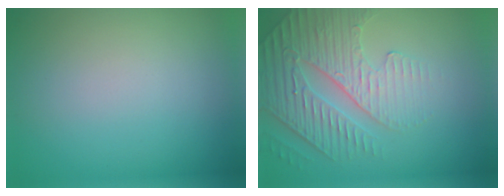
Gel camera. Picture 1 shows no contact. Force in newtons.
{"total": 4.2, "press": 4.0, "slide": 1.4}